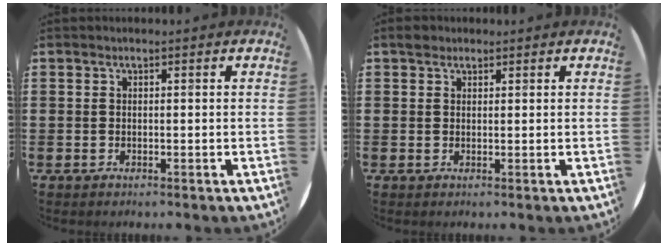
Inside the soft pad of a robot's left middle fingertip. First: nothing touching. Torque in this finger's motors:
{"motor_torque": [0.41, -0.31, 0.01, 0.03]}